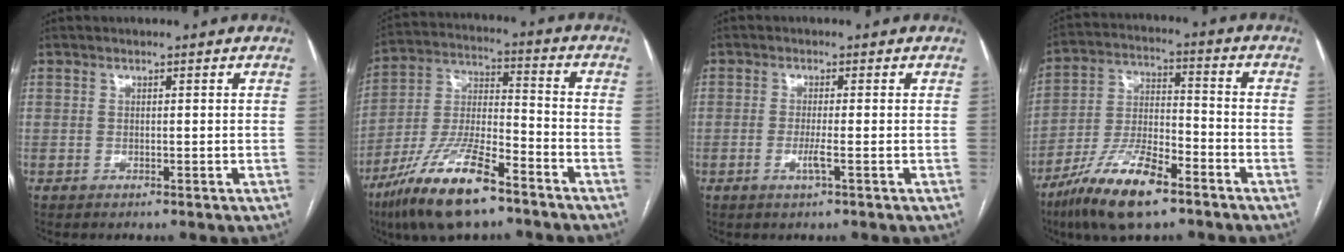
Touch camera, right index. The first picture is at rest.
{"total": 16.2, "force": [-10.6, 3.6, 11.7], "torque": [-0.243, -0.016, -0.194]}
{"total": 2.3, "force": [-0.8, -0.2, 2.2], "torque": [-0.046, -0.005, -0.017]}
{"total": 14.0, "force": [-9.0, 3.6, 10.0], "torque": [-0.199, -0.010, -0.165]}